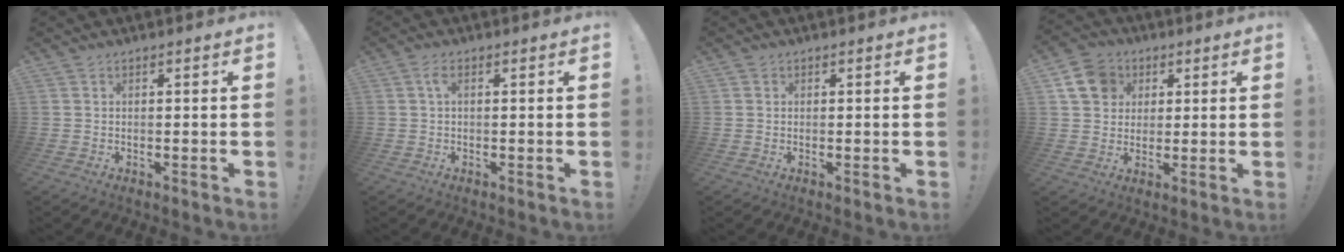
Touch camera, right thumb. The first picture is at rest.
{"total": 2.4, "force": [0.6, 0.9, 2.2], "torque": [-0.043, 0.004, 0.008]}
{"total": 0.6, "force": [0.2, 0.6, -0.1], "torque": [0.009, -0.003, 0.003]}
{"total": 11.0, "force": [4.0, 9.4, 4.0], "torque": [-0.052, -0.011, 0.082]}